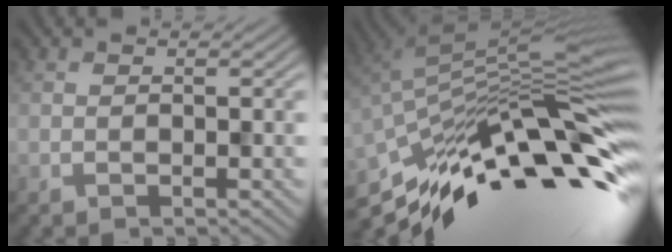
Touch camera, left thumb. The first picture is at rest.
{"total": 15.9, "force": [-7.3, 4.4, 13.4], "torque": [-0.247, 0.016, -0.142]}